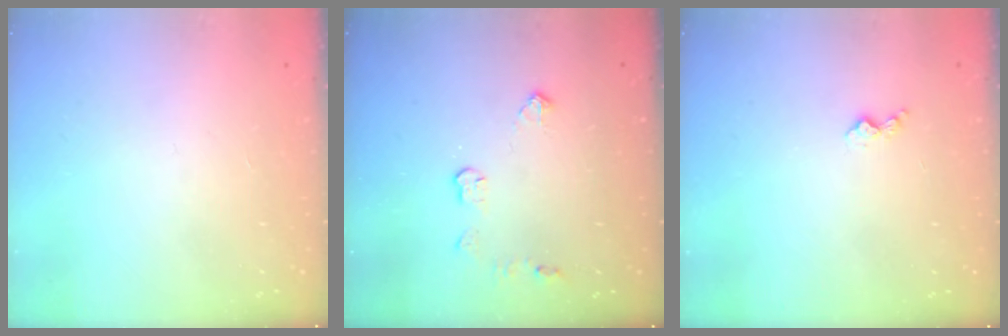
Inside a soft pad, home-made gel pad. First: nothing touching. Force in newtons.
{"total": 5.6, "press": 5.5, "slide": 0.7}
{"total": 3.5, "press": 3.4, "slide": 0.6}